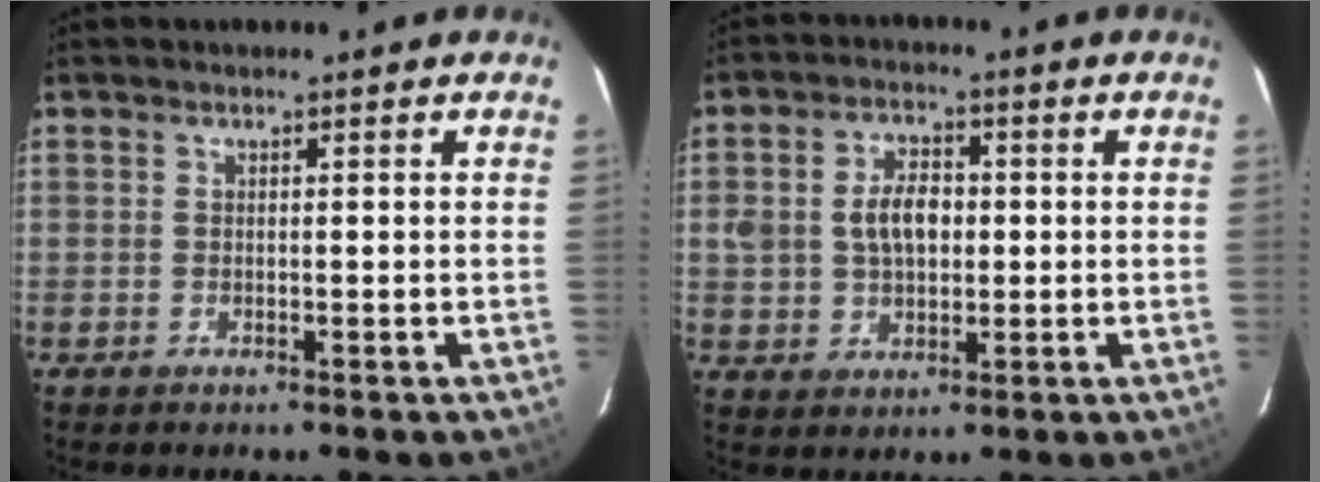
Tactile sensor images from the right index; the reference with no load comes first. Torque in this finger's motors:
{"motor_torque": [0.23, 0.03, 0.19, 0.09]}